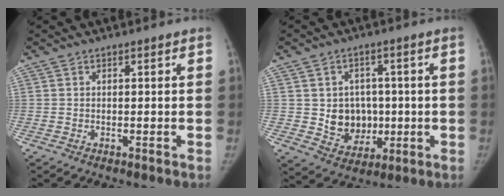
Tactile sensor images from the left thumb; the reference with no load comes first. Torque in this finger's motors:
{"motor_torque": [0.00, 0.00, 0.03, 0.04, 0.01]}